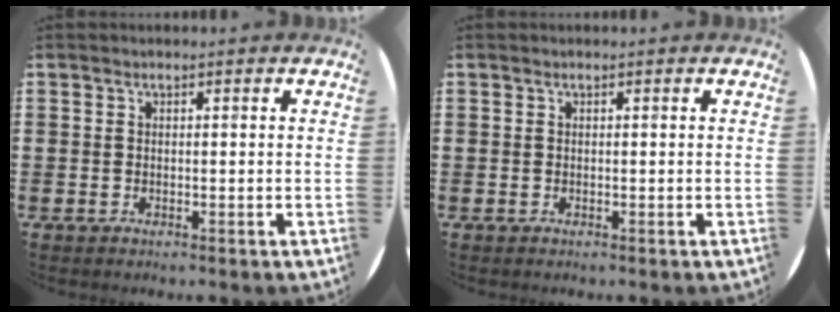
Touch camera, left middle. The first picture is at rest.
{"total": 0.0}